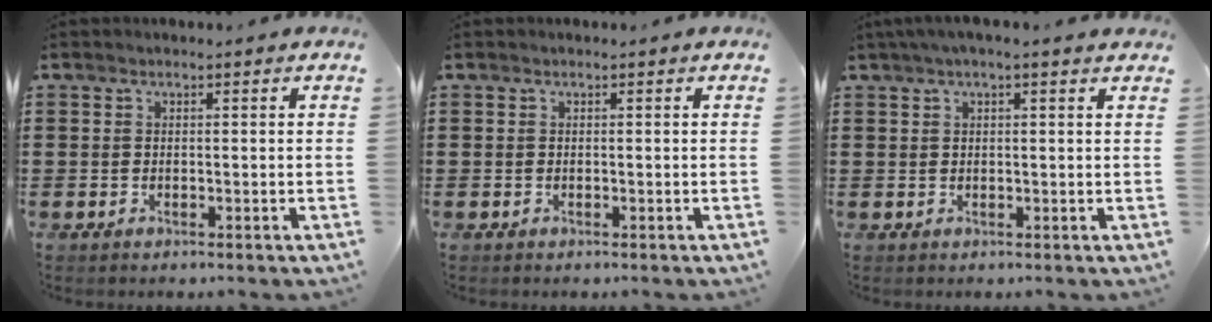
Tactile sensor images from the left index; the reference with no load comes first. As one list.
[{"total": 0.0}, {"total": 1.8, "force": [1.2, 0.0, 1.3], "torque": [-0.027, 0.002, 0.021]}]